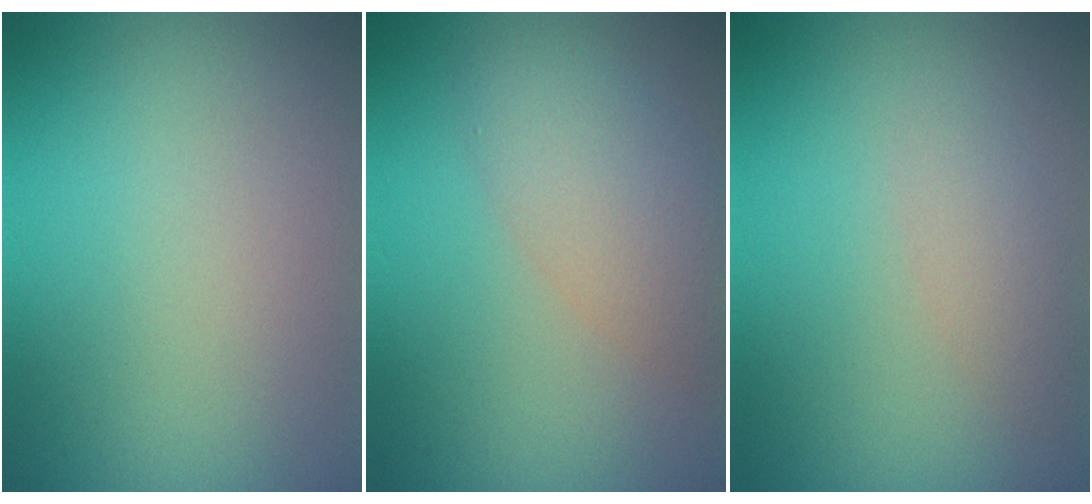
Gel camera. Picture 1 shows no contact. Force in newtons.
{"total": 4.5, "press": 4.5, "slide": 0.3}
{"total": 1.8, "press": 1.8, "slide": 0.1}